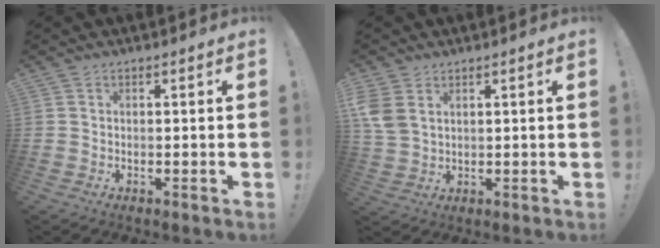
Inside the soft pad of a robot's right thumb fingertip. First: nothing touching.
{"total": 6.6, "force": [3.1, 4.3, 4.1], "torque": [-0.079, -0.011, 0.060]}